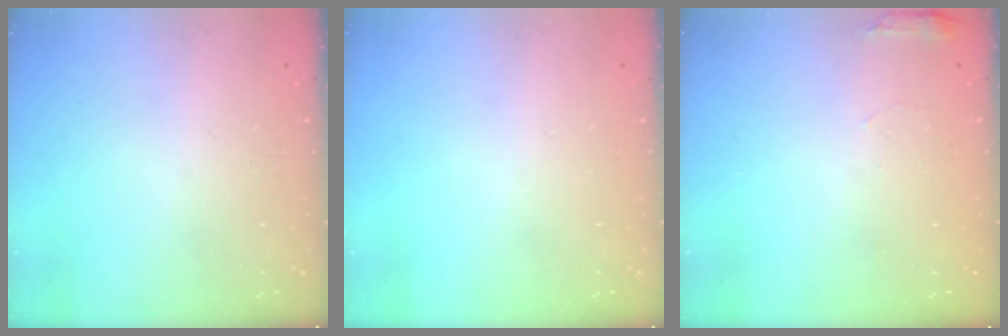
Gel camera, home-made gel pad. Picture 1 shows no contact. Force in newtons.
{"total": 0.0}
{"total": 5.2, "press": 5.0, "slide": 1.3}